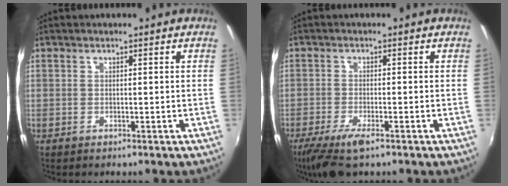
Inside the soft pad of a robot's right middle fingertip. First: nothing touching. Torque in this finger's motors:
{"motor_torque": [0.98, -0.99, 0.43, 0.11]}